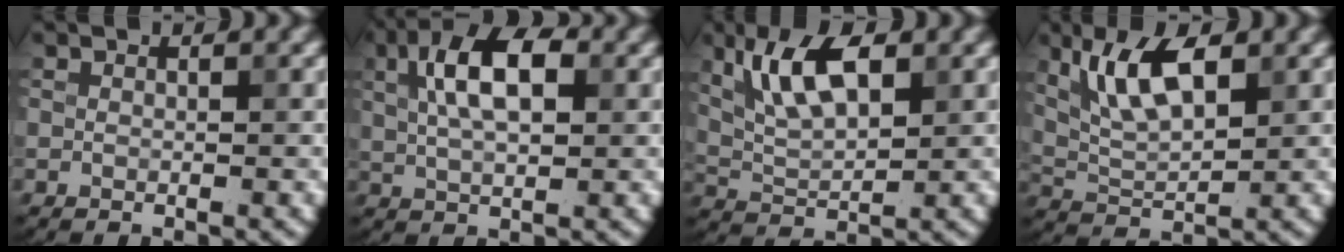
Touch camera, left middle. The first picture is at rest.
{"total": 6.7, "force": [1.8, 3.2, 5.6], "torque": [-0.100, 0.014, 0.026]}
{"total": 6.1, "force": [2.5, 2.5, 4.9], "torque": [-0.096, 0.003, 0.047]}
{"total": 5.9, "force": [2.5, 2.4, 4.8], "torque": [-0.096, 0.001, 0.047]}